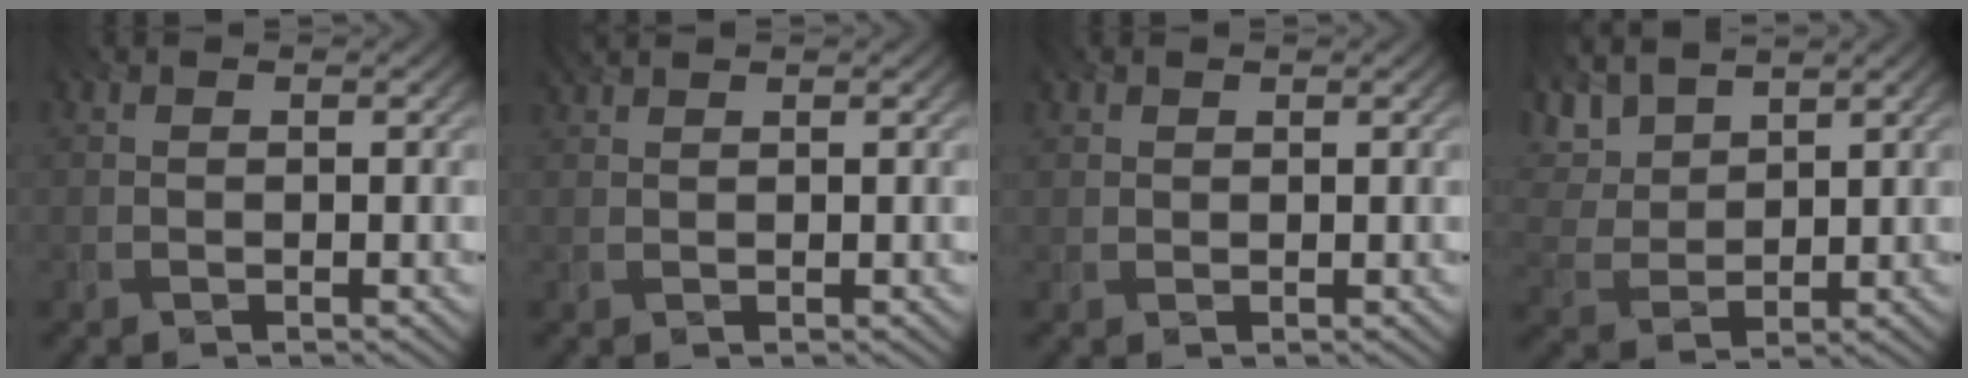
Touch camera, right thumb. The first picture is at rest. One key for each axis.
{"total": 1.3, "fx": 1.2, "fy": 0.1, "fz": 0.5, "tx": -0.010, "ty": 0.004, "tz": 0.022}
{"total": 1.3, "fx": 0.7, "fy": 1.1, "fz": 0.3, "tx": -0.007, "ty": 0.003, "tz": 0.013}
{"total": 6.3, "fx": 4.2, "fy": 2.9, "fz": 3.7, "tx": -0.103, "ty": 0.010, "tz": 0.072}